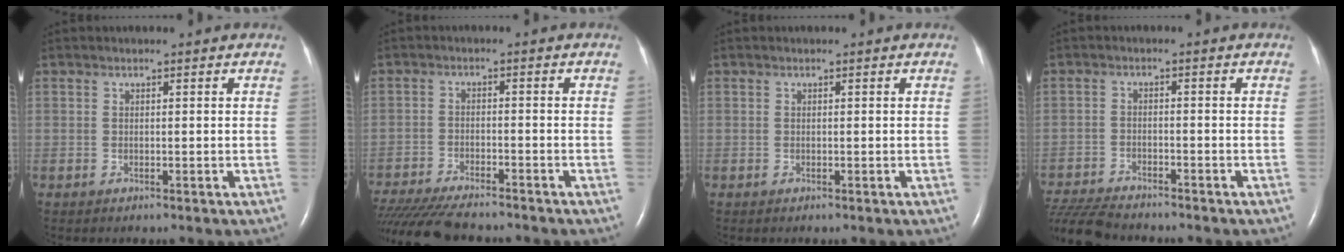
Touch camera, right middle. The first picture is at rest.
{"total": 14.2, "force": [-12.6, 2.1, 6.4], "torque": [-0.122, -0.030, -0.197]}
{"total": 0.0}
{"total": 9.7, "force": [-9.1, 1.2, 3.3], "torque": [-0.066, -0.013, -0.156]}